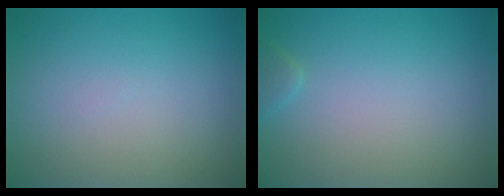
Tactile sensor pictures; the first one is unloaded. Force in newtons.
{"total": 0.8, "press": 0.8, "slide": 0.0}